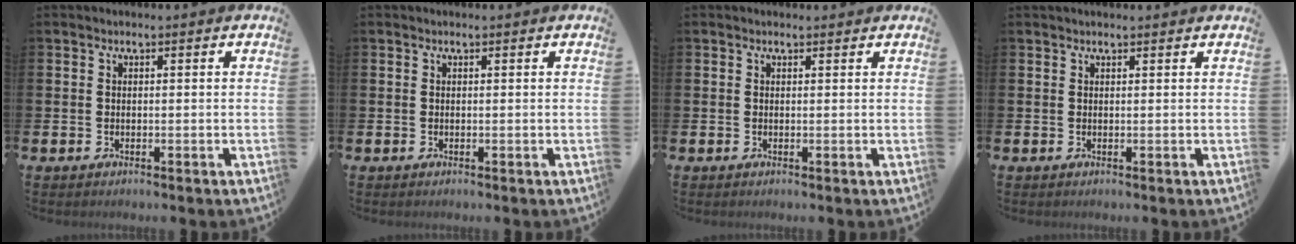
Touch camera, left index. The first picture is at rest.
{"total": 0.0}
{"total": 0.8, "force": [0.7, 0.3, 0.1], "torque": [0.010, -0.002, 0.010]}
{"total": 0.9, "force": [0.8, 0.1, 0.2], "torque": [0.004, -0.002, 0.014]}